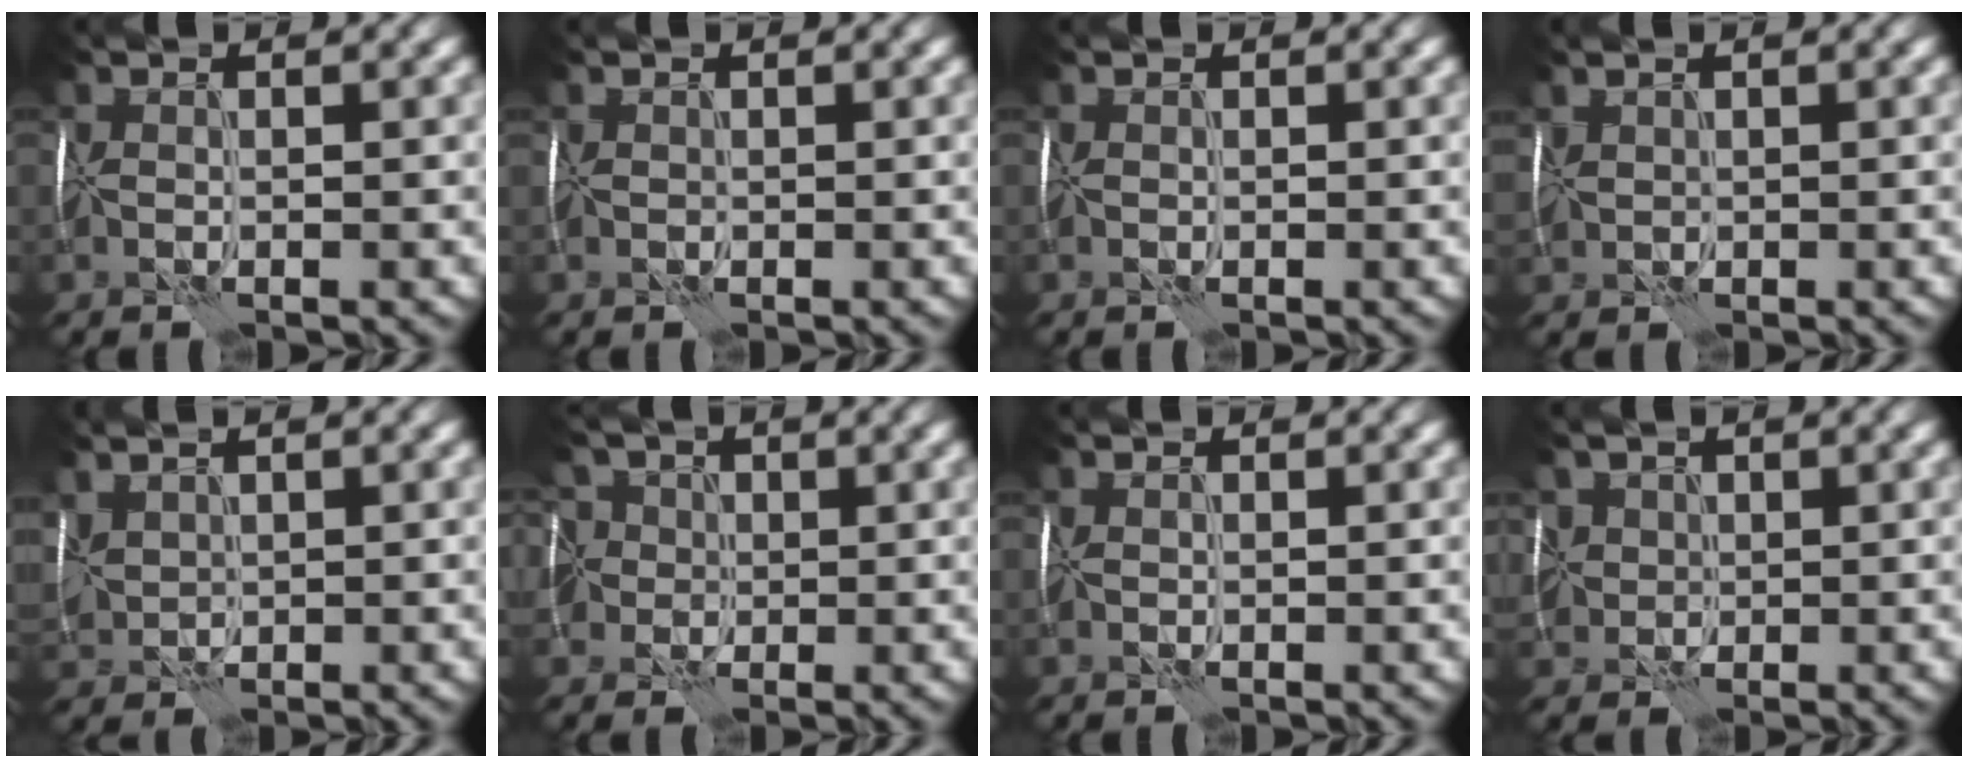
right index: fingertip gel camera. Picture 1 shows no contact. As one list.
[{"total": 0.0}, {"total": 0.0}, {"total": 1.1, "force": [0.6, 0.7, 0.5], "torque": [-0.016, 0.004, 0.014]}, {"total": 3.1, "force": [1.1, 1.9, 2.2], "torque": [-0.062, 0.009, 0.026]}, {"total": 7.1, "force": [2.1, 5.5, 4.0], "torque": [-0.059, 0.027, -0.006]}, {"total": 0.0}, {"total": 3.3, "force": [0.8, 2.9, 1.4], "torque": [-0.037, 0.017, 0.016]}]